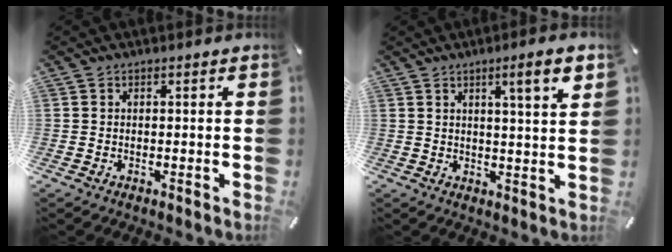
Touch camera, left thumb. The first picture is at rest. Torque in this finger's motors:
{"motor_torque": [1.22, 1.03, 0.60, -0.67, 0.29]}